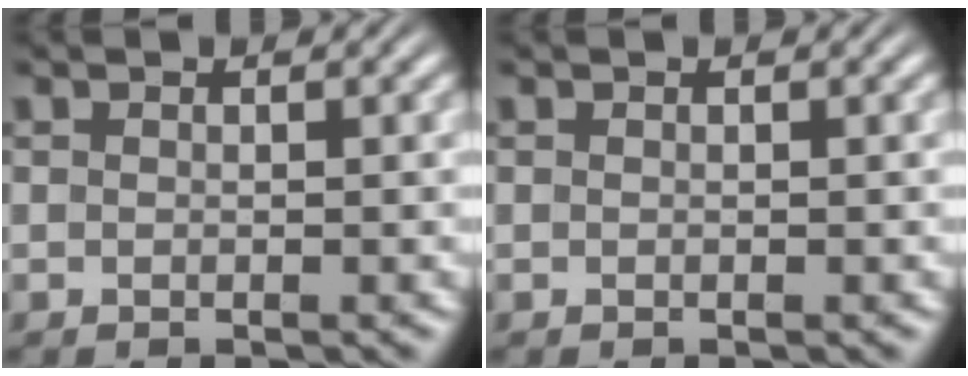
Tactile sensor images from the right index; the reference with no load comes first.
{"total": 0.0}